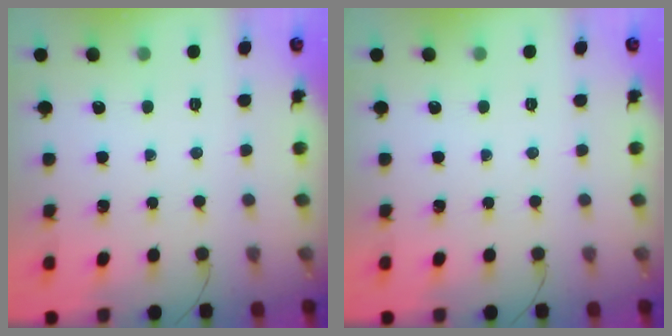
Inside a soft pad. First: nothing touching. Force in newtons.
{"total": 0.0}